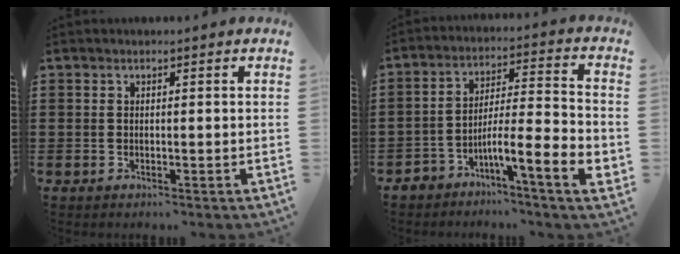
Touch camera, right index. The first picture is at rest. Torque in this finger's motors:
{"motor_torque": [2.00, -0.14, 0.28, 0.10]}